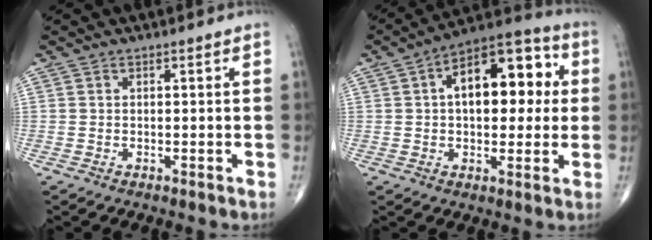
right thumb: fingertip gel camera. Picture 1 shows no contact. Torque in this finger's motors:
{"motor_torque": [1.06, 3.06, 0.95, -0.03, 0.12]}